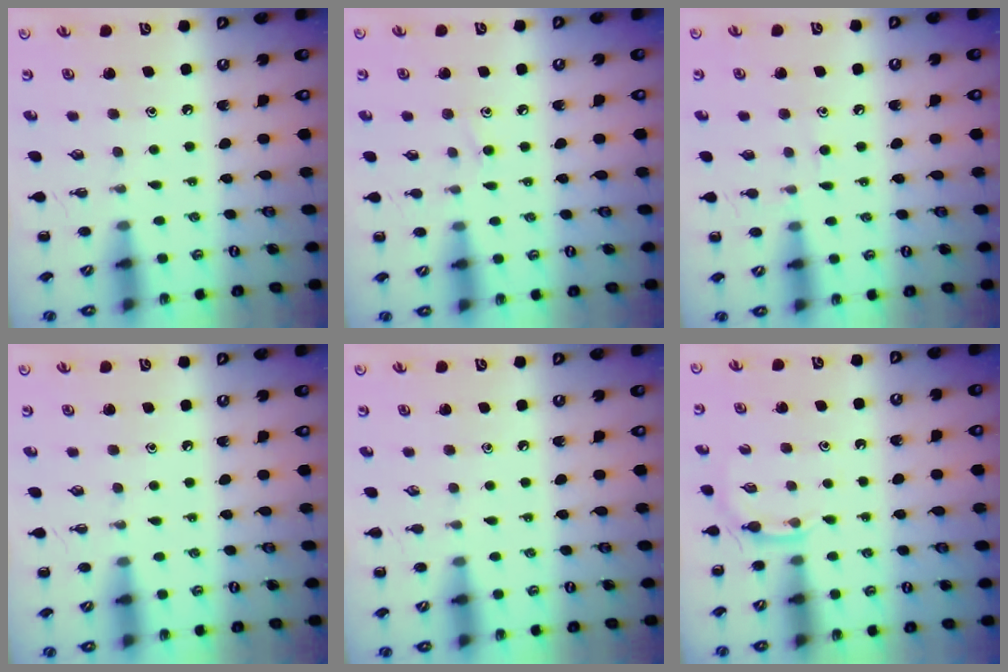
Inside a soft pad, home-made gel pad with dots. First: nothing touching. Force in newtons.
{"total": 7.1, "press": 6.7, "slide": 2.3}
{"total": 6.3, "press": 6.0, "slide": 2.0}
{"total": 0.0}
{"total": 0.0}
{"total": 3.5, "press": 3.3, "slide": 1.2}